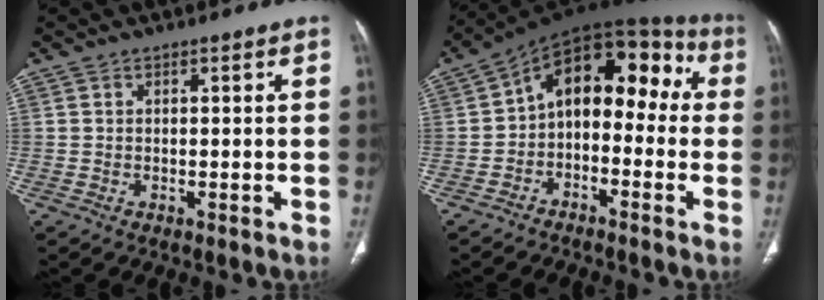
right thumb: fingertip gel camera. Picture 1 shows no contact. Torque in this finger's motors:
{"motor_torque": [-0.38, 1.52, 0.19, -0.11, 0.13]}